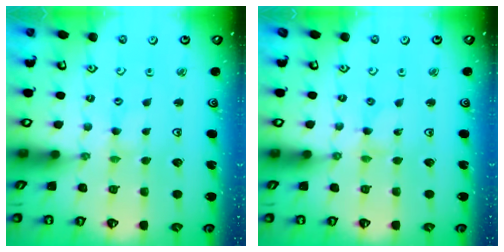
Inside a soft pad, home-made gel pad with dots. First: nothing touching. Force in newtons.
{"total": 0.0}